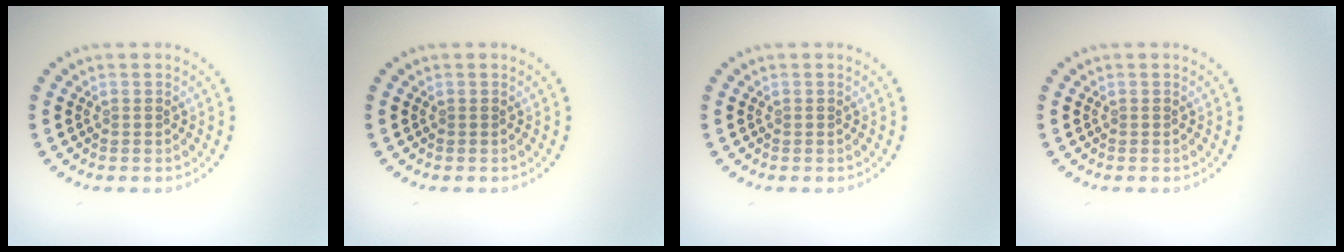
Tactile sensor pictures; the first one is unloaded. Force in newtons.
{"total": 0.0}
{"total": 0.0}
{"total": 0.0}